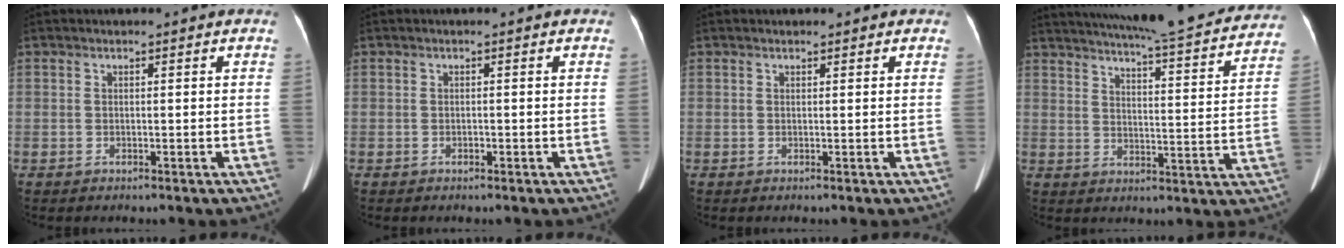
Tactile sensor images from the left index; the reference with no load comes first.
{"total": 0.8, "force": [-0.8, 0.2, -0.1], "torque": [0.003, -0.016, -0.016]}
{"total": 1.0, "force": [0.8, 0.5, 0.4], "torque": [-0.004, 0.001, 0.008]}
{"total": 25.3, "force": [22.7, 2.8, 10.9], "torque": [-0.168, -0.055, 0.280]}